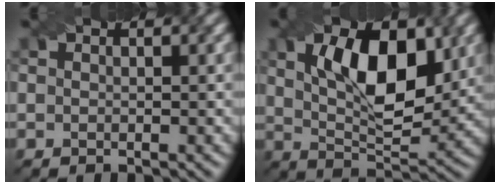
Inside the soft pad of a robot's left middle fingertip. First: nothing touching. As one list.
[{"total": 8.8, "force": [2.6, 4.1, 7.4], "torque": [-0.119, 0.004, 0.044]}]